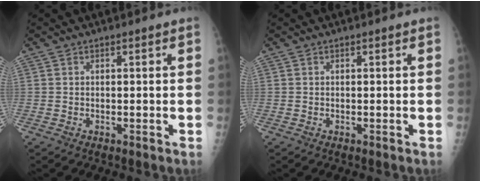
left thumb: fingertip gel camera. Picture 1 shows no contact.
{"total": 0.0}